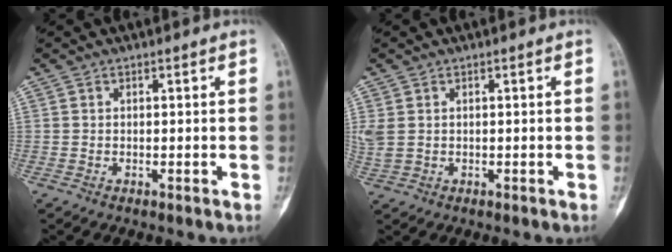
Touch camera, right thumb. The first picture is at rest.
{"total": 3.2, "force": [0.7, 2.3, 2.1], "torque": [-0.068, 0.006, 0.022]}